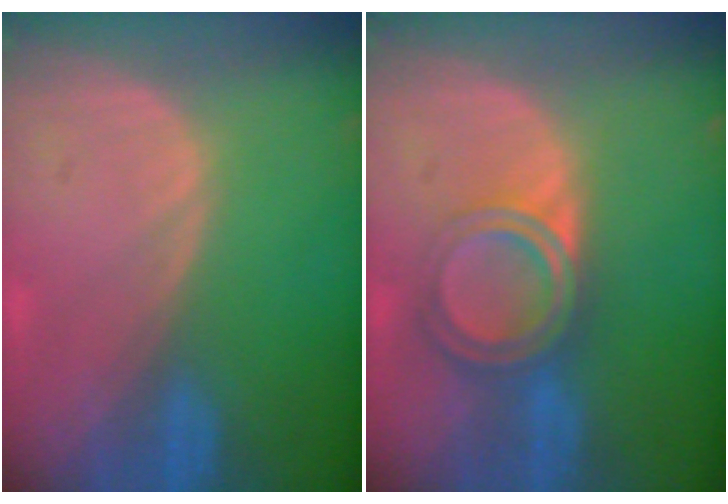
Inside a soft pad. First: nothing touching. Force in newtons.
{"total": 6.4, "press": 5.4, "slide": 3.3}